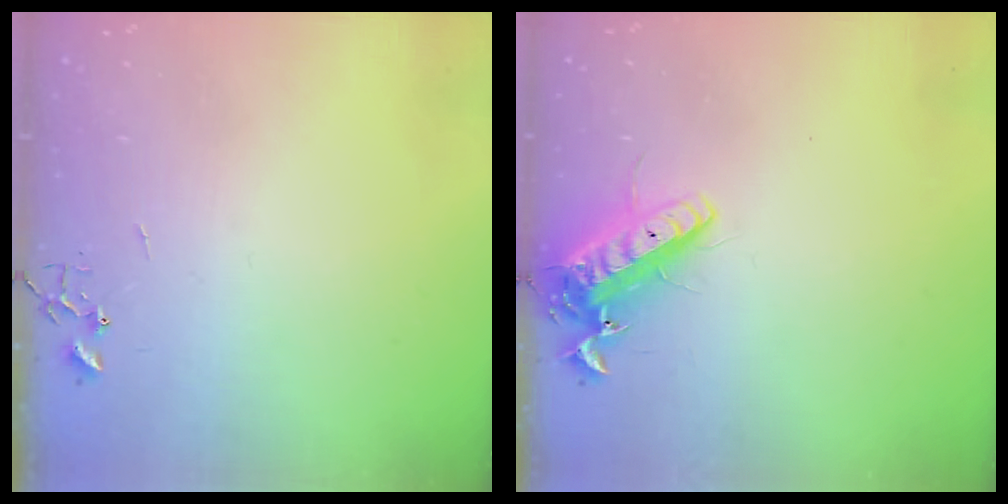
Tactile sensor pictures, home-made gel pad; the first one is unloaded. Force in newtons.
{"total": 13.4, "press": 13.1, "slide": 2.5}